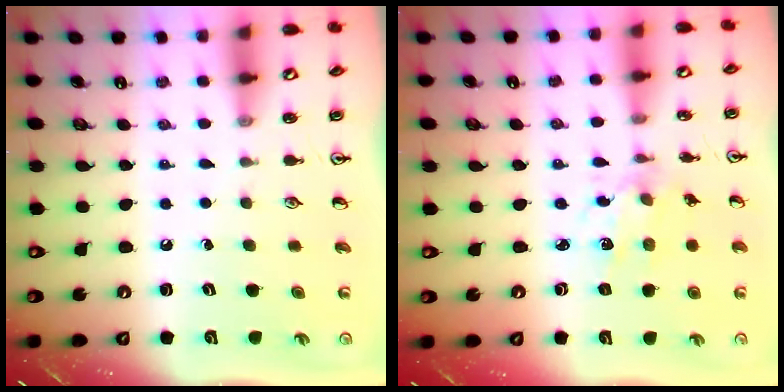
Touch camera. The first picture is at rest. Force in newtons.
{"total": 3.0, "press": 2.8, "slide": 0.9}